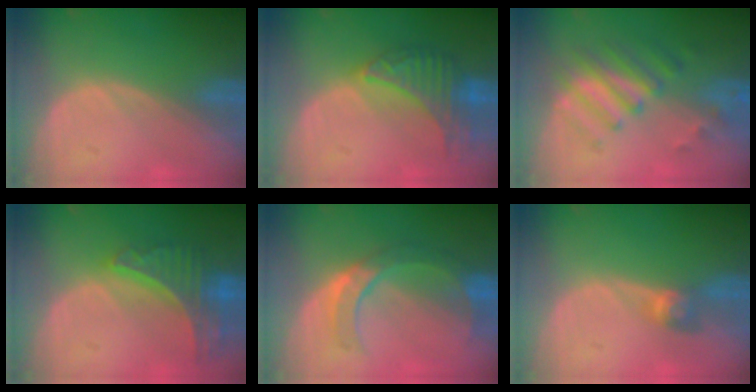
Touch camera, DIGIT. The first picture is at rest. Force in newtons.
{"total": 7.7, "press": 7.7, "slide": 0.3}
{"total": 7.8, "press": 6.9, "slide": 3.6}
{"total": 8.9, "press": 7.7, "slide": 4.4}
{"total": 7.0, "press": 6.9, "slide": 1.1}
{"total": 2.8, "press": 2.5, "slide": 1.3}